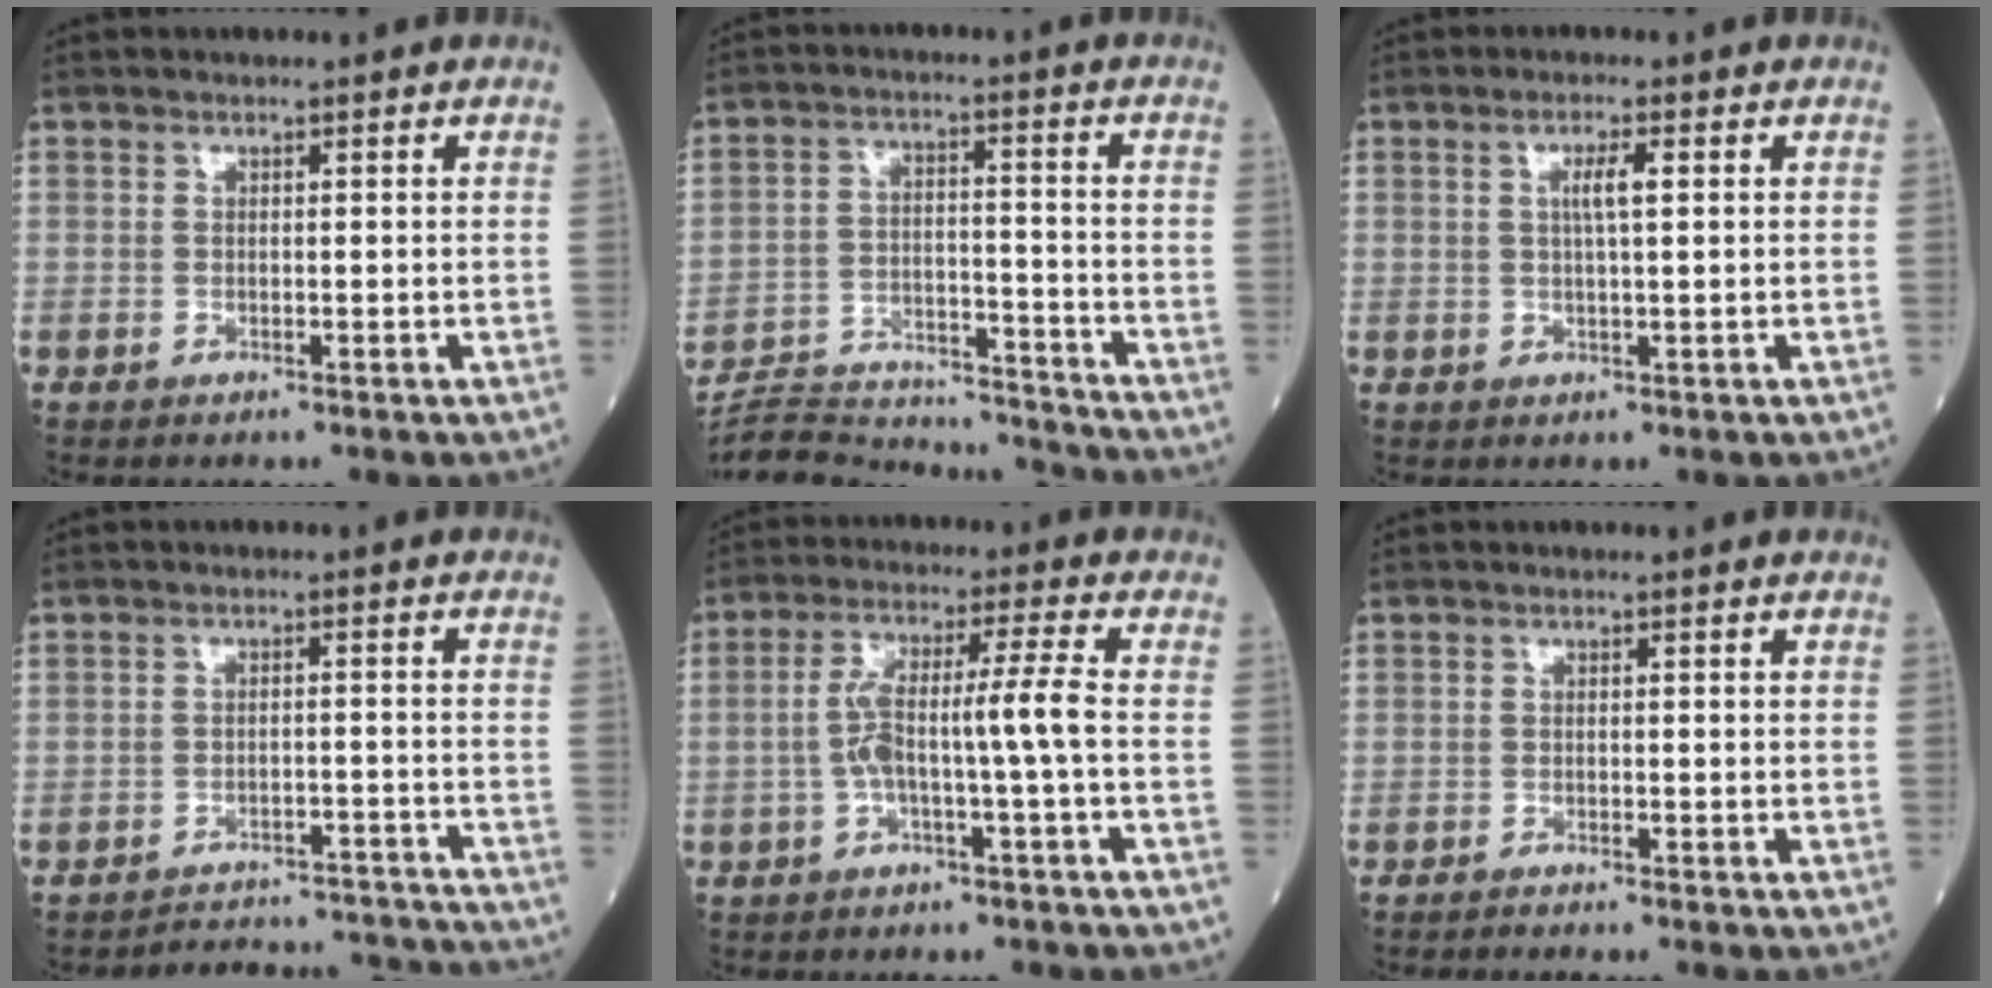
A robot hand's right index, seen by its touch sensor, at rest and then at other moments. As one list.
[{"total": 17.9, "force": [-17.6, 1.5, 3.3], "torque": [-0.072, 0.010, -0.261]}, {"total": 3.2, "force": [0.9, 0.2, 3.1], "torque": [-0.055, 0.001, 0.015]}, {"total": 11.5, "force": [-11.5, 1.0, -0.1], "torque": [0.014, 0.023, -0.139]}, {"total": 7.6, "force": [-1.2, -0.5, 7.5], "torque": [-0.147, 0.022, -0.021]}, {"total": 0.8, "force": [-0.8, -0.1, 0.0], "torque": [-0.002, 0.000, -0.014]}]